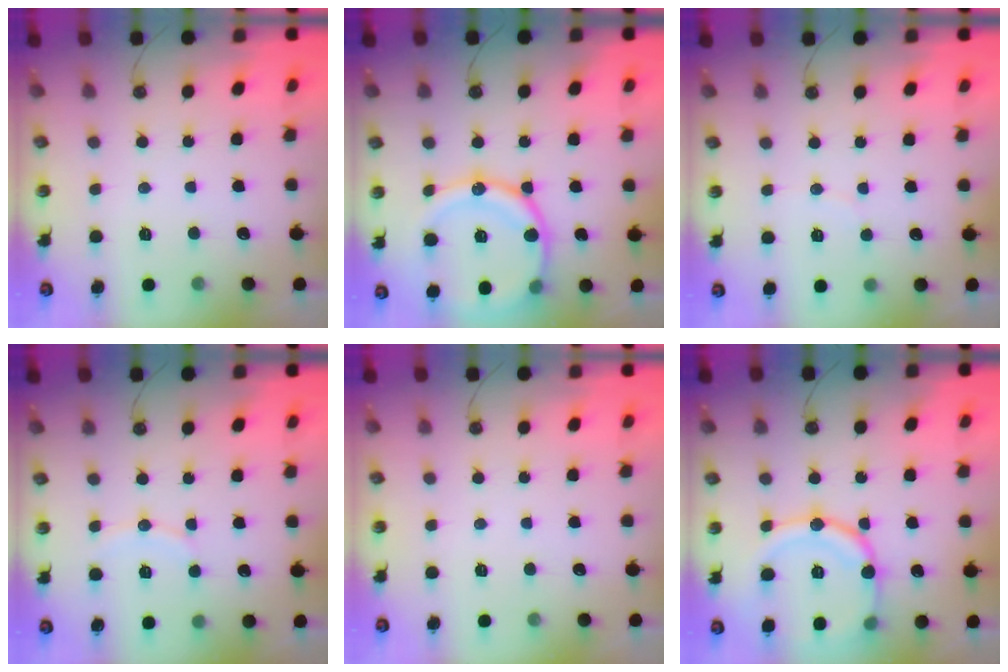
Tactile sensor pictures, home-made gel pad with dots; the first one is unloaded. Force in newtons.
{"total": 18.8, "press": 18.4, "slide": 3.4}
{"total": 3.4, "press": 3.4, "slide": 0.3}
{"total": 7.2, "press": 7.1, "slide": 0.7}
{"total": 0.0}
{"total": 16.3, "press": 16.3, "slide": 1.1}